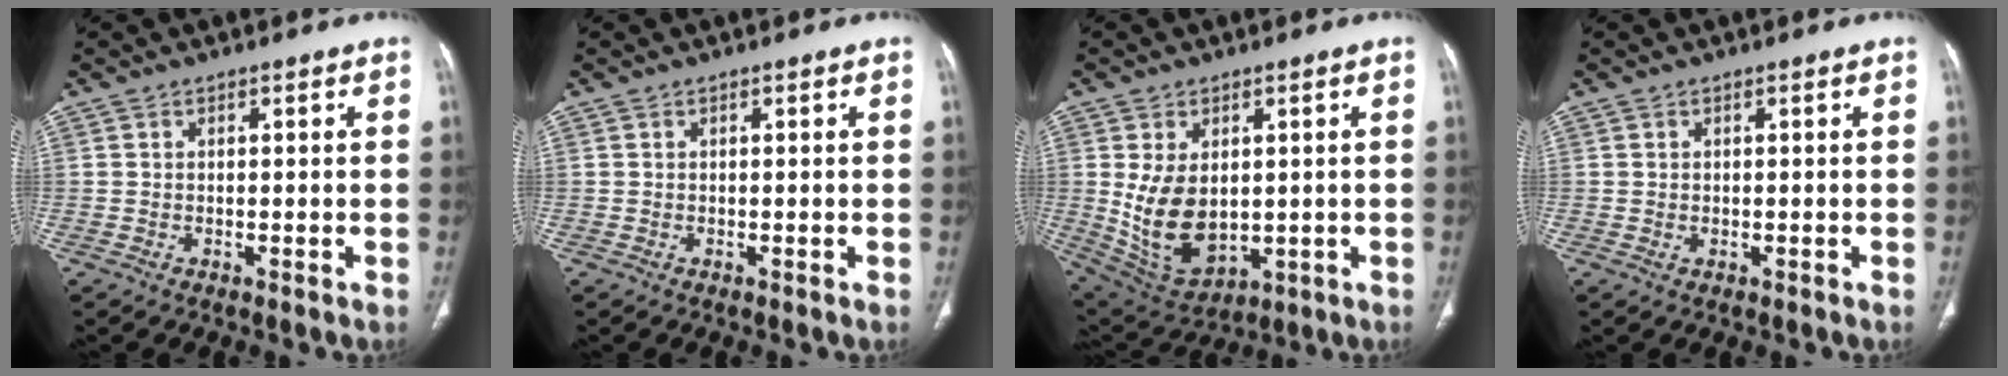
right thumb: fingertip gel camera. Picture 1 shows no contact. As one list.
[{"total": 0.0}, {"total": 12.4, "force": [0.3, 8.0, 9.4], "torque": [-0.157, -0.010, 0.037]}, {"total": 0.6, "force": [0.0, 0.4, 0.4], "torque": [-0.012, 0.003, 0.003]}]